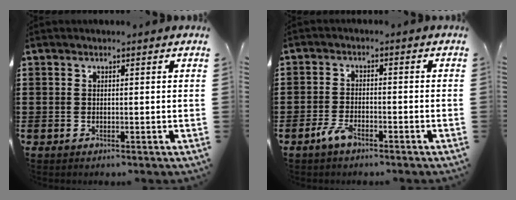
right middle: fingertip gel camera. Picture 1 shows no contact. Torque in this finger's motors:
{"motor_torque": [1.64, 0.04, -0.09, -0.05]}